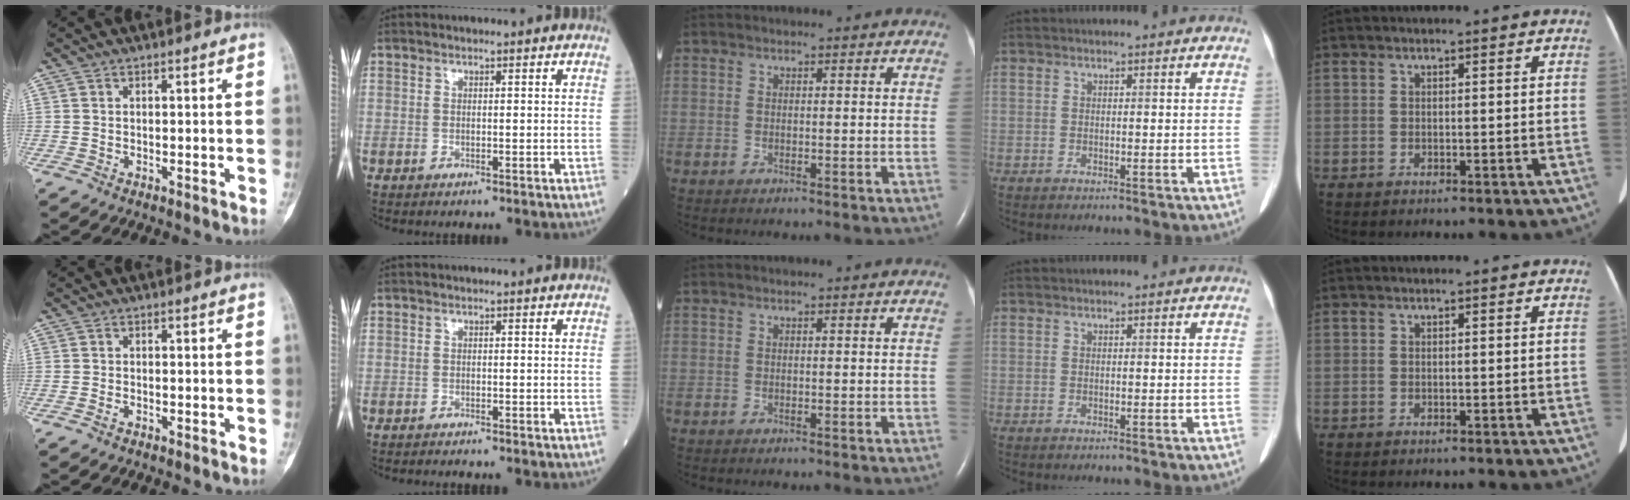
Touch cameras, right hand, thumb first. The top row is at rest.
{"thumb": {"total": 0.7, "force": [-0.5, 0.4, 0.3], "torque": [-0.003, 0.002, -0.012]}, "index": {"total": 1.3, "force": [-1.2, -0.1, 0.5], "torque": [-0.009, 0.000, -0.013]}}